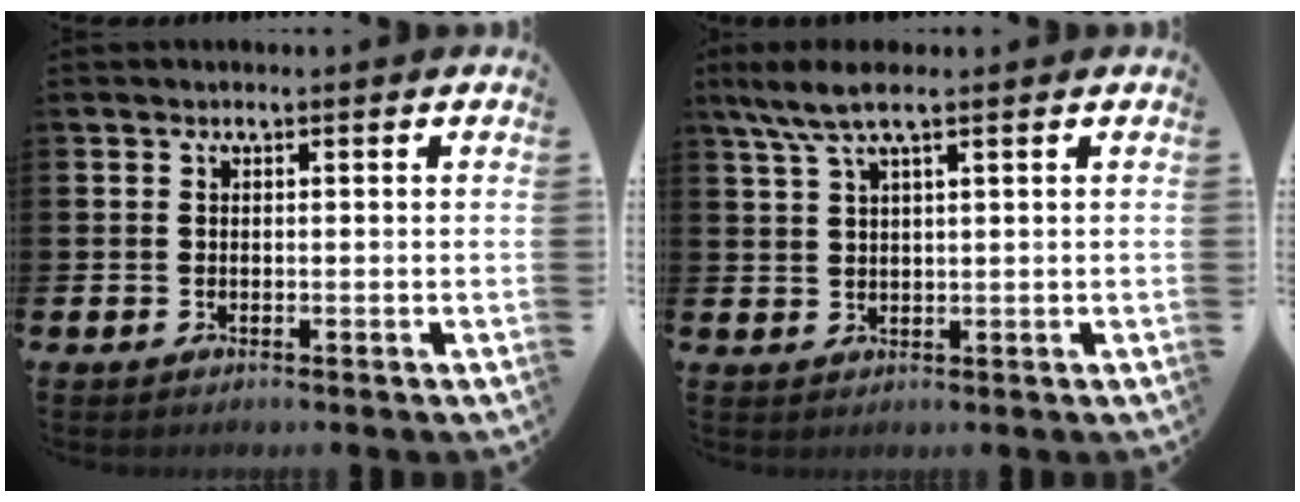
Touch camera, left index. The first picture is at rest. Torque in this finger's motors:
{"motor_torque": [0.11, -0.14, 0.56, 0.21]}